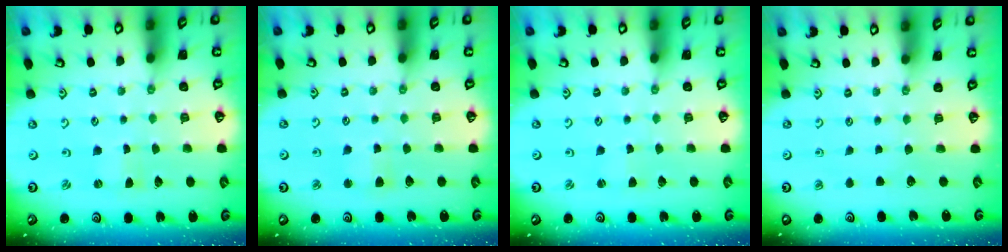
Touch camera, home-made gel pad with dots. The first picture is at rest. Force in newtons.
{"total": 3.2, "press": 3.1, "slide": 0.7}
{"total": 1.4, "press": 1.4, "slide": 0.3}
{"total": 0.0}